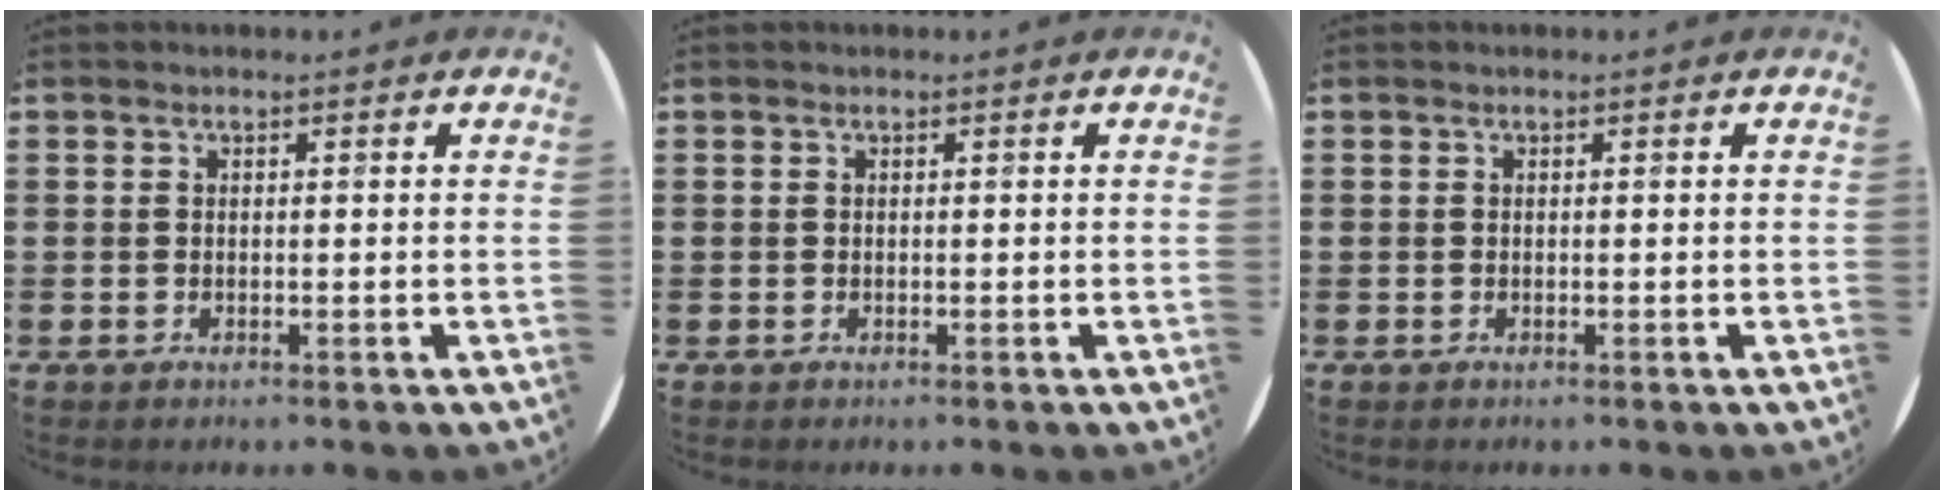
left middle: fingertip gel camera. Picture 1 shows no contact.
{"total": 0.0}
{"total": 0.0}